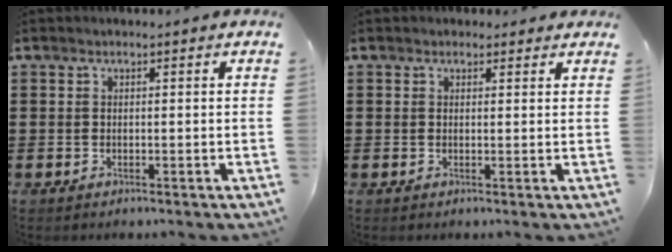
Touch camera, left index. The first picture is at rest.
{"total": 1.4, "force": [1.2, 0.8, 0.2], "torque": [-0.006, 0.007, 0.022]}